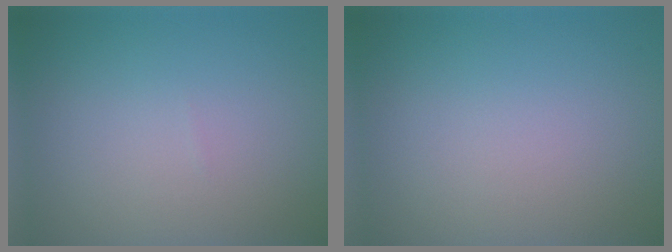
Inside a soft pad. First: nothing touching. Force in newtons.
{"total": 0.0}